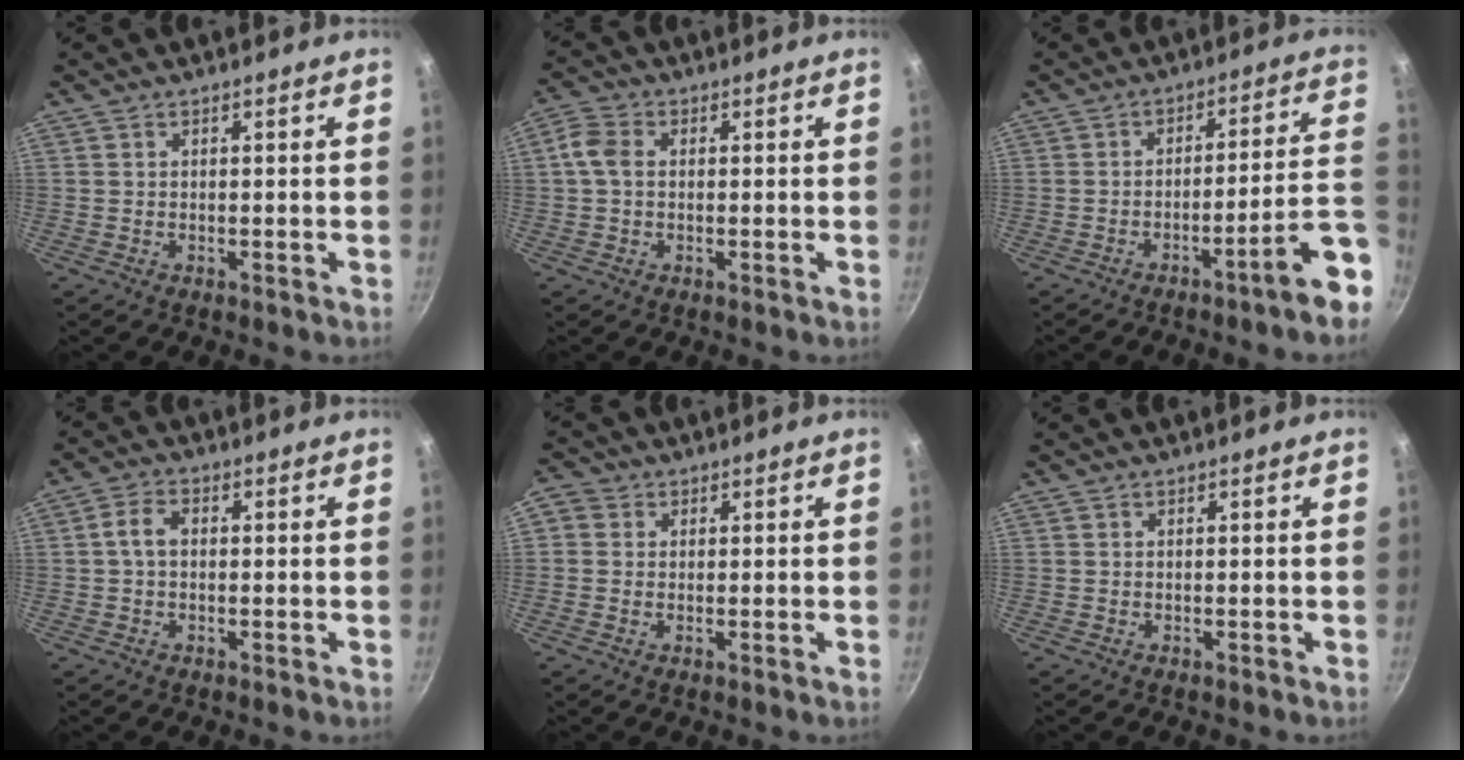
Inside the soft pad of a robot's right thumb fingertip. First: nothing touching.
{"total": 4.6, "force": [0.3, 3.4, 3.2], "torque": [-0.069, 0.012, -0.004]}
{"total": 11.1, "force": [-5.5, 0.9, 9.6], "torque": [-0.116, 0.049, -0.076]}
{"total": 3.7, "force": [0.1, 2.5, 2.7], "torque": [-0.052, 0.012, -0.005]}
{"total": 2.7, "force": [0.4, 2.5, 0.9], "torque": [-0.004, 0.001, -0.005]}
{"total": 0.0}